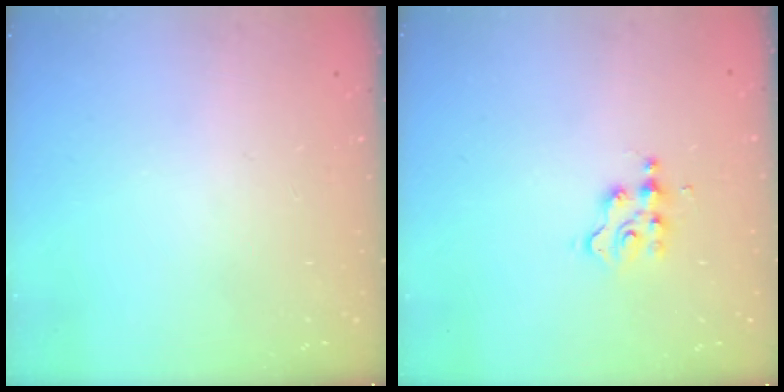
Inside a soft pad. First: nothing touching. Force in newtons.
{"total": 2.9, "press": 2.9, "slide": 0.4}